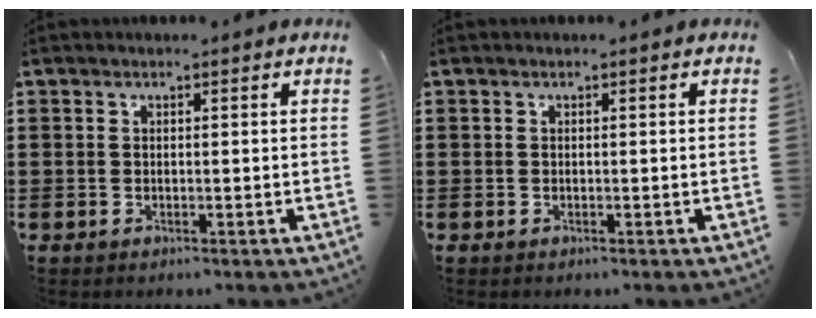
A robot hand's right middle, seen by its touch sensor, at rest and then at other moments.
{"total": 0.0}